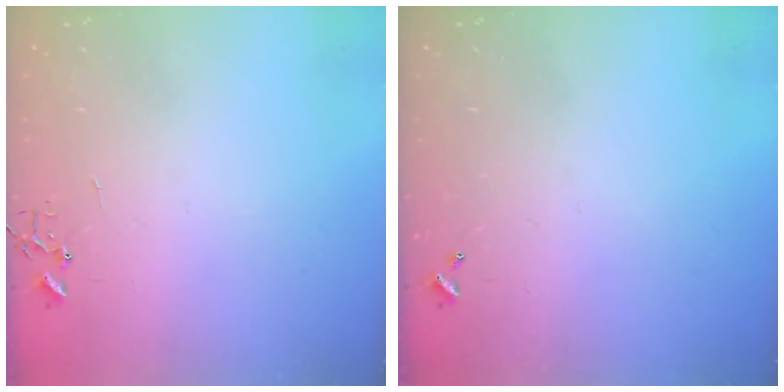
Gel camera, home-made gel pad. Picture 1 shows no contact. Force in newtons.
{"total": 0.0}